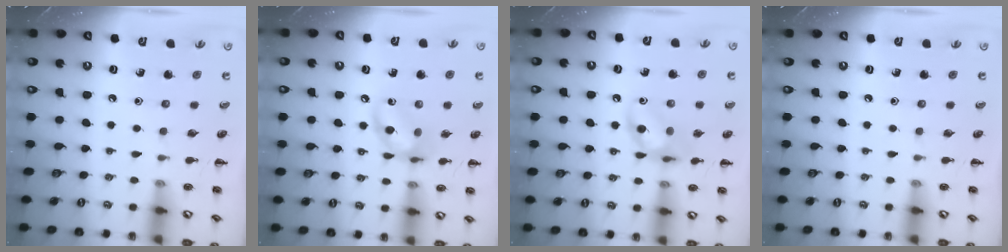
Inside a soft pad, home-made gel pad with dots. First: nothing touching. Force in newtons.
{"total": 10.4, "press": 10.3, "slide": 1.4}
{"total": 11.5, "press": 11.4, "slide": 1.8}
{"total": 0.0}